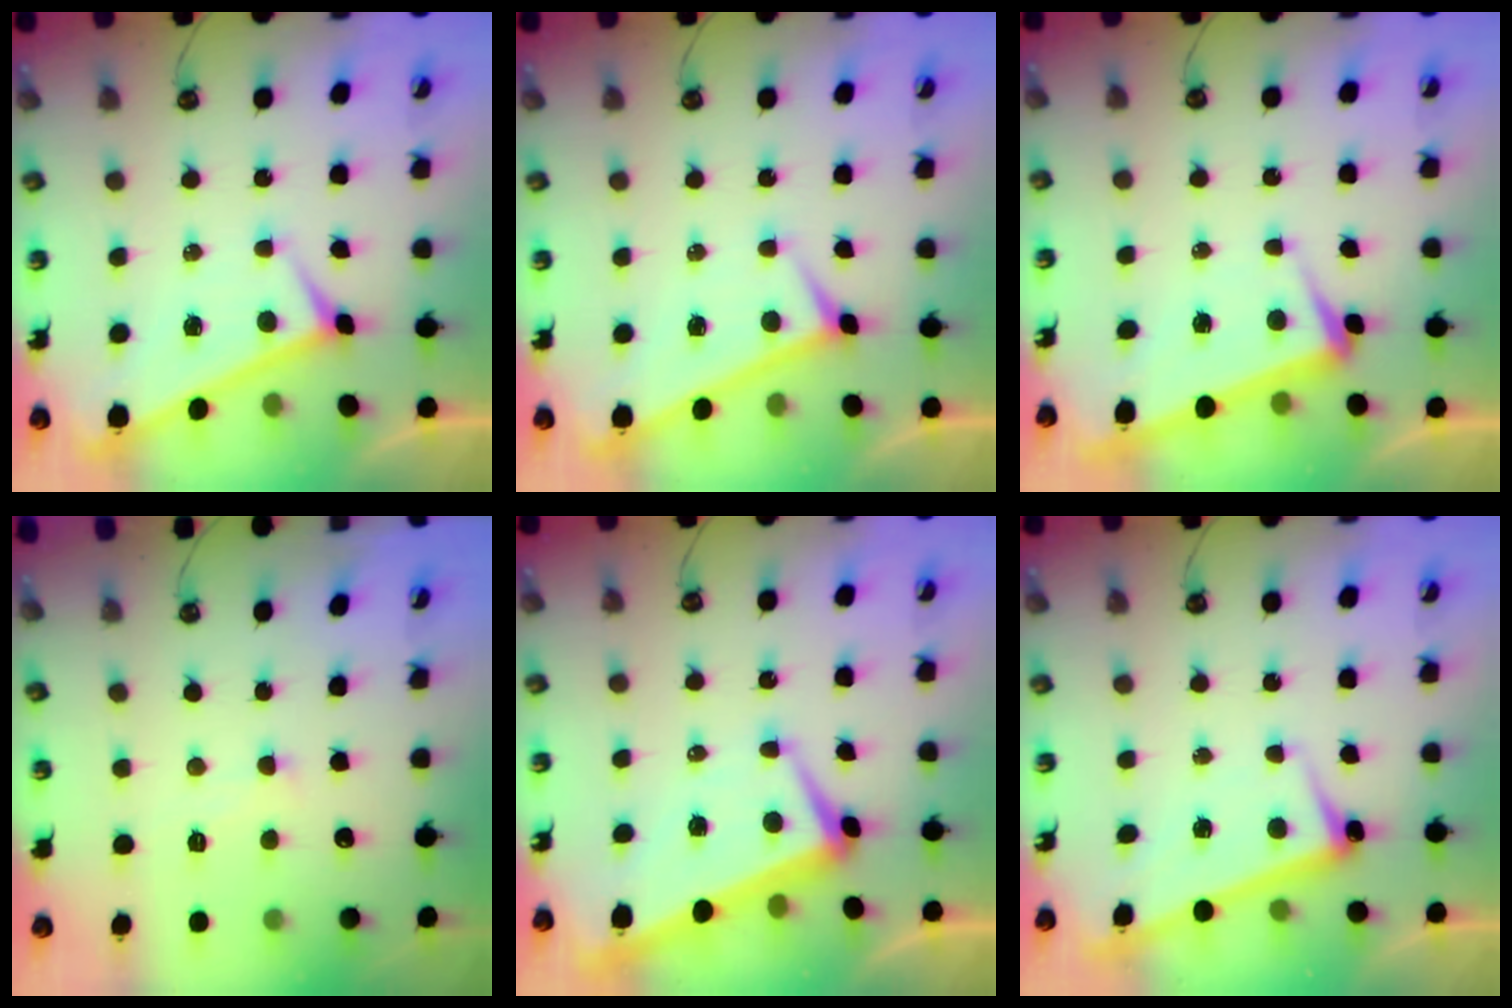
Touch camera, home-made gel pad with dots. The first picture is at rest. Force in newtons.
{"total": 0.0}
{"total": 3.8, "press": 3.5, "slide": 1.5}
{"total": 1.0, "press": 0.8, "slide": 0.5}
{"total": 2.0, "press": 1.6, "slide": 1.2}
{"total": 2.6, "press": 2.6, "slide": 0.5}